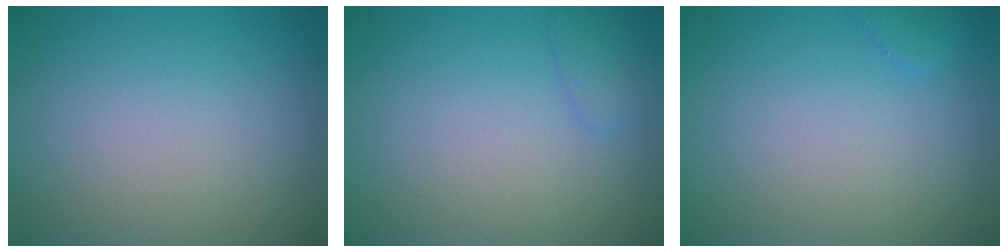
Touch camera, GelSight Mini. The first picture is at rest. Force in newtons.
{"total": 1.0, "press": 1.0, "slide": 0.1}
{"total": 0.7, "press": 0.7, "slide": 0.0}